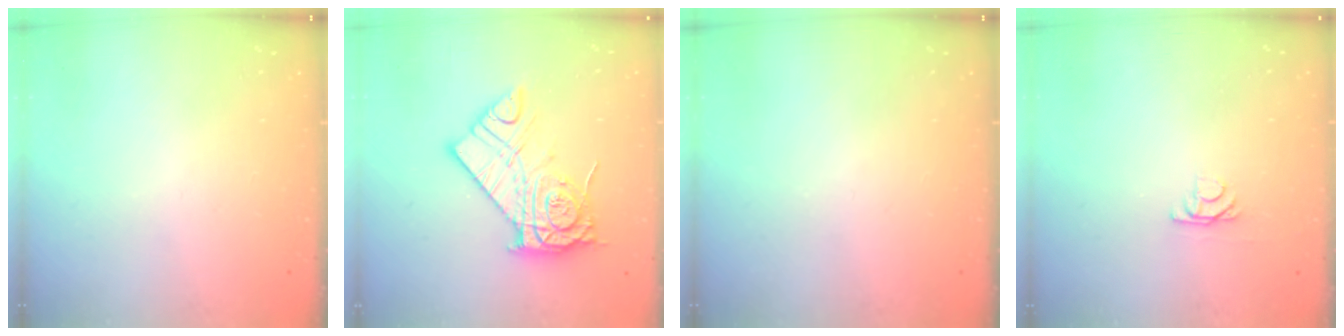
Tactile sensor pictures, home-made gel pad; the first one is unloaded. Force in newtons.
{"total": 14.9, "press": 14.8, "slide": 1.1}
{"total": 0.0}
{"total": 3.8, "press": 3.8, "slide": 0.4}